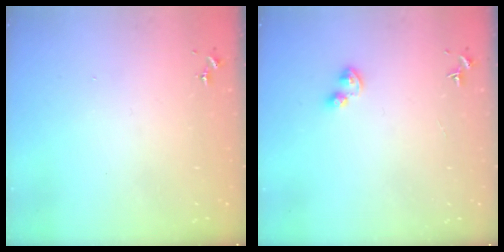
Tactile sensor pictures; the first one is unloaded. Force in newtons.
{"total": 4.0, "press": 4.0, "slide": 0.6}